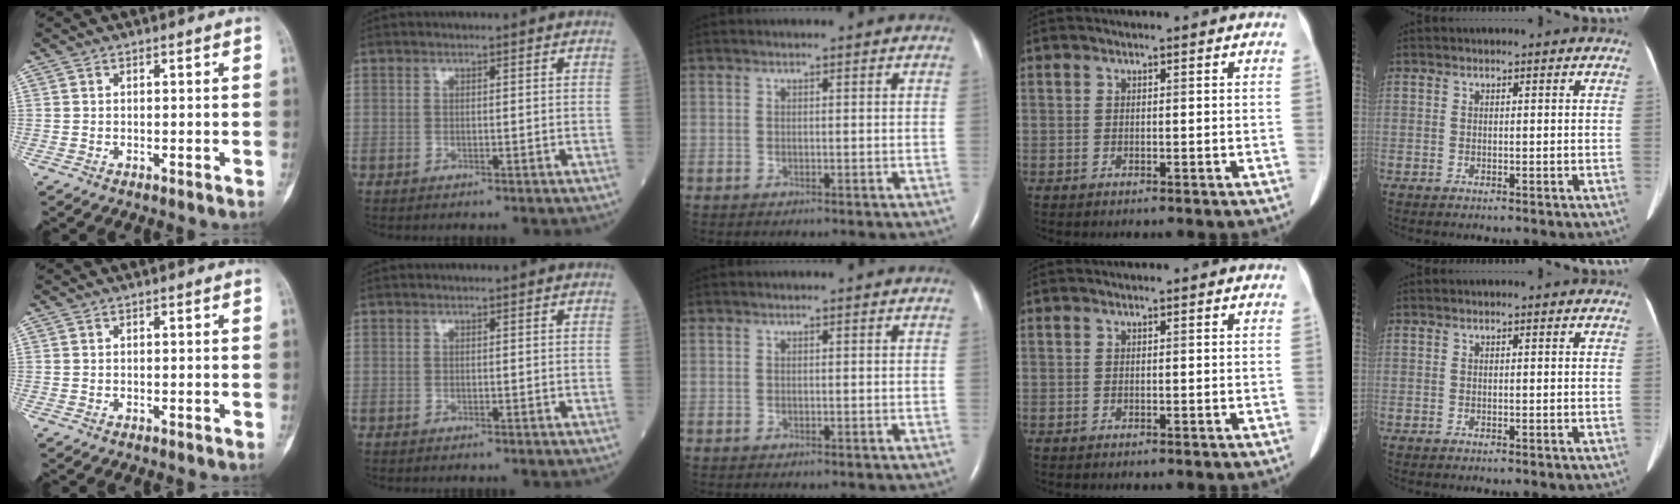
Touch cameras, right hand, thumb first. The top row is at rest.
{}